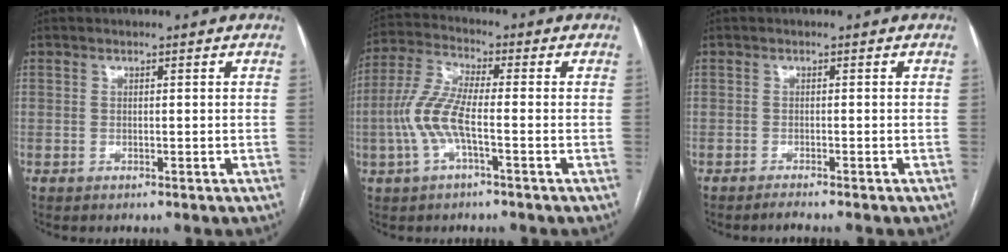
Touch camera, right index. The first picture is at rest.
{"total": 8.2, "force": [-2.0, 1.7, 7.8], "torque": [-0.182, 0.012, -0.047]}
{"total": 1.9, "force": [-1.6, -0.4, 0.8], "torque": [-0.011, 0.000, -0.026]}